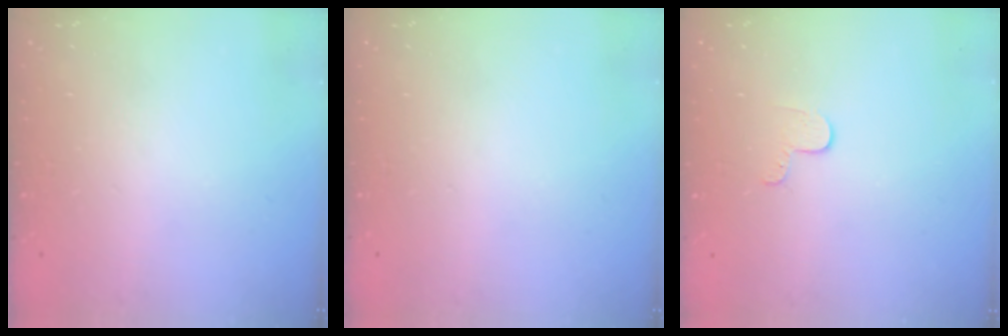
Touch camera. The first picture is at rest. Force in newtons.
{"total": 0.0}
{"total": 3.7, "press": 3.7, "slide": 0.5}